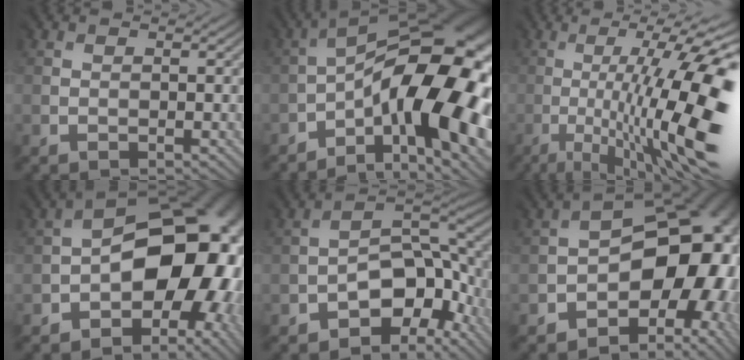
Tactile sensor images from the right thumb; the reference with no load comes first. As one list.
[{"total": 18.6, "force": [-4.9, 7.8, 16.2], "torque": [-0.236, 0.005, -0.088]}, {"total": 16.4, "force": [-3.1, 4.1, 15.6], "torque": [-0.234, 0.001, -0.041]}, {"total": 15.5, "force": [-3.0, 9.8, 11.6], "torque": [-0.141, -0.012, -0.050]}, {"total": 7.3, "force": [-4.4, 3.8, 4.4], "torque": [-0.054, 0.004, -0.086]}, {"total": 14.7, "force": [-4.0, 9.7, 10.3], "torque": [-0.115, -0.019, -0.055]}]